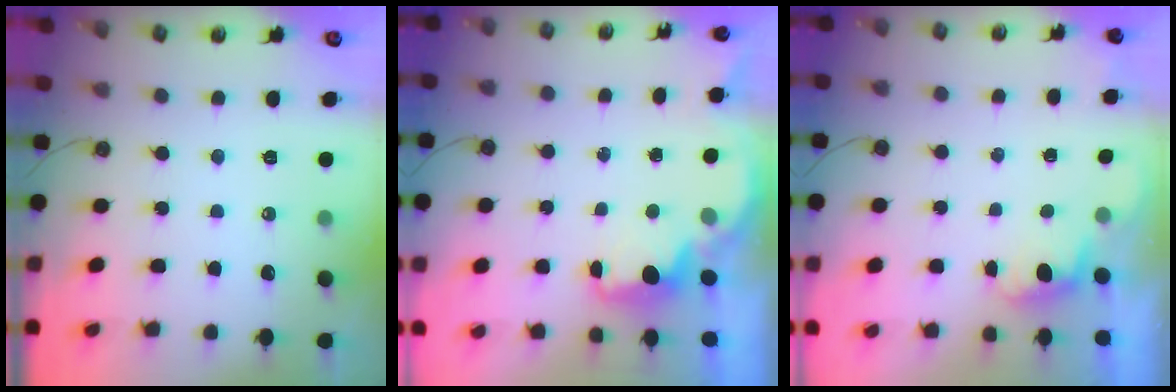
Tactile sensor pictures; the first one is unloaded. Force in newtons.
{"total": 2.1, "press": 2.0, "slide": 0.5}
{"total": 0.7, "press": 0.1, "slide": 0.7}